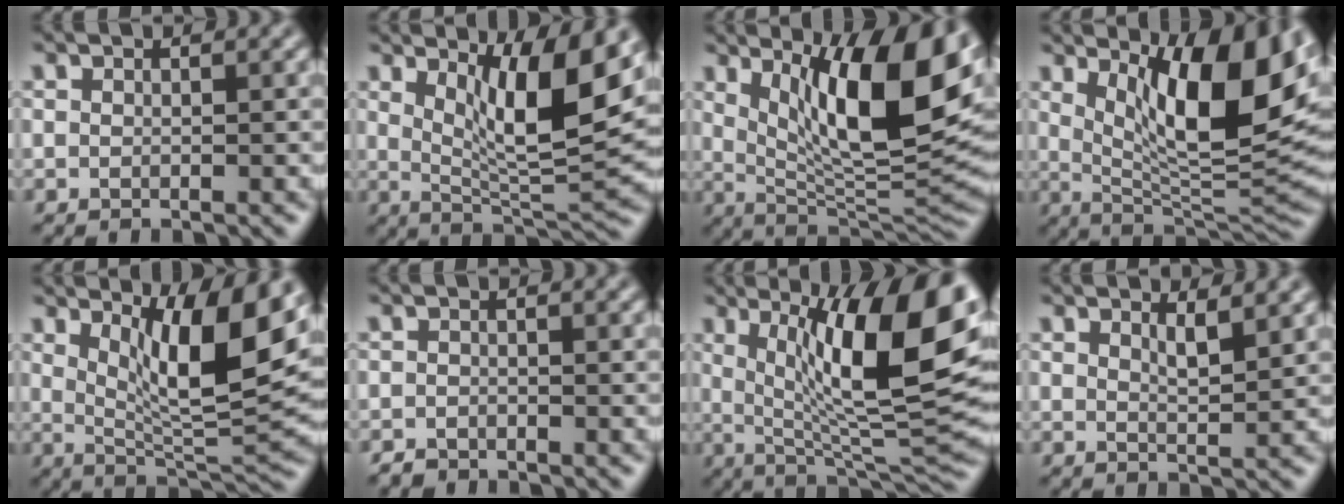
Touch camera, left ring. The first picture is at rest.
{"total": 9.1, "force": [3.7, 2.1, 8.1], "torque": [-0.125, -0.014, 0.068]}
{"total": 13.9, "force": [4.8, 4.3, 12.3], "torque": [-0.174, -0.005, 0.078]}
{"total": 13.3, "force": [4.5, 4.1, 11.8], "torque": [-0.171, -0.003, 0.076]}
{"total": 10.1, "force": [4.1, 2.4, 8.9], "torque": [-0.138, -0.015, 0.076]}
{"total": 1.1, "force": [-1.0, 0.4, 0.0], "torque": [0.002, -0.001, -0.021]}
{"total": 14.1, "force": [4.1, 3.7, 13.0], "torque": [-0.181, -0.003, 0.069]}
{"total": 1.9, "force": [1.3, 0.4, 1.3], "torque": [-0.019, -0.003, 0.021]}